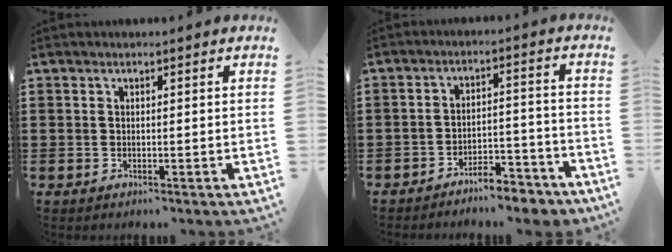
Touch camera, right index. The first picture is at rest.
{"total": 5.6, "force": [-5.4, 0.8, 1.4], "torque": [-0.022, 0.011, -0.105]}